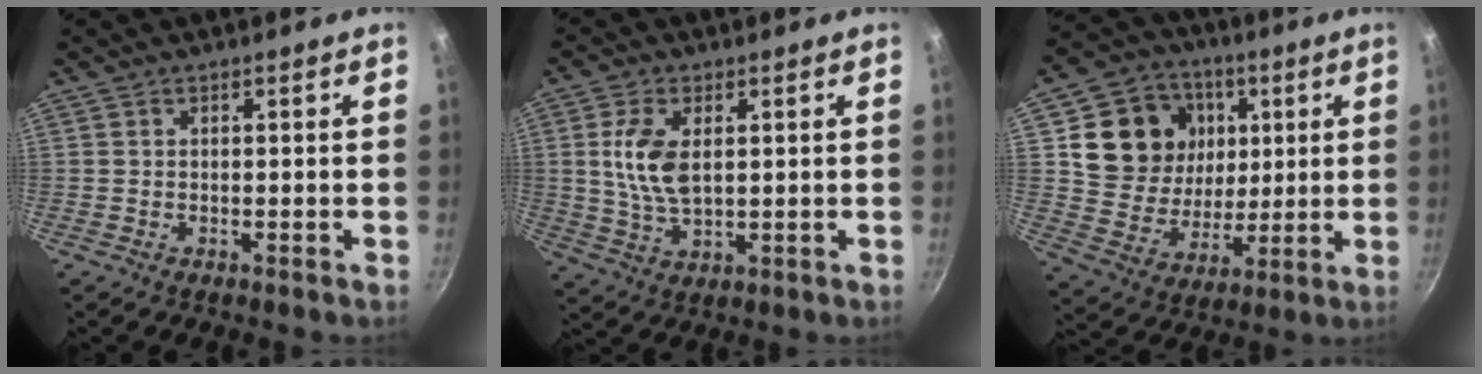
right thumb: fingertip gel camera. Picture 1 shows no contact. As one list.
[{"total": 8.8, "force": [1.7, 4.8, 7.1], "torque": [-0.142, -0.007, 0.037]}, {"total": 16.9, "force": [4.9, 14.3, 7.5], "torque": [-0.109, -0.011, 0.091]}]